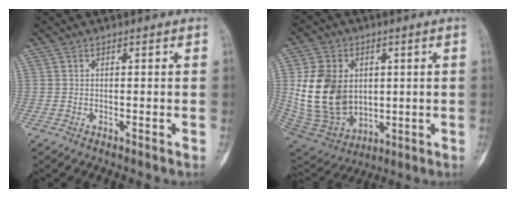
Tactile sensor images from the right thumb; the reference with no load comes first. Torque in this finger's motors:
{"motor_torque": [-0.45, 2.30, 0.81, -0.44, 0.20]}